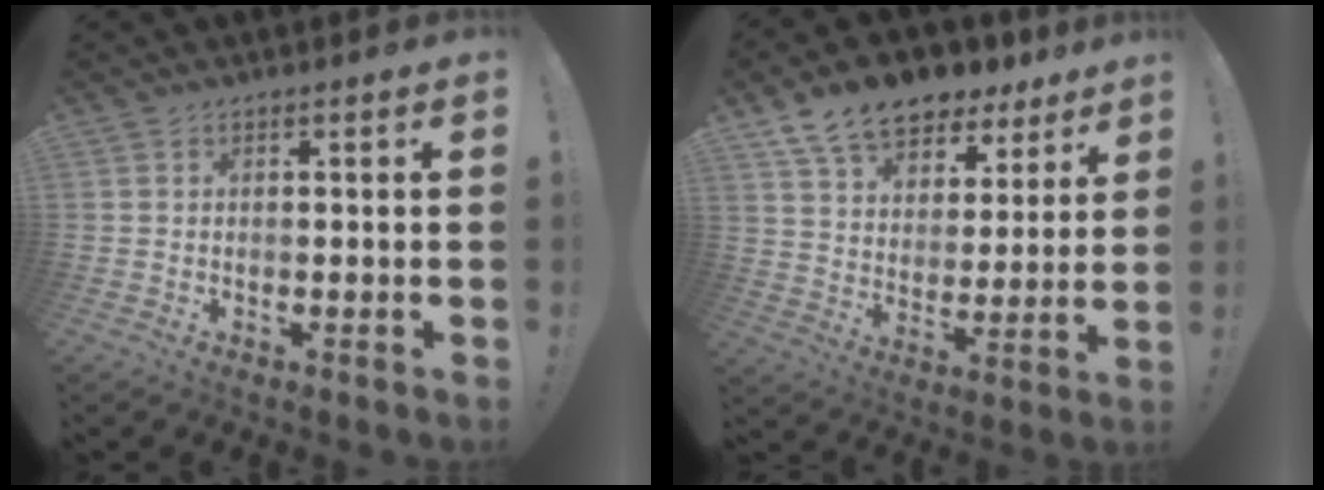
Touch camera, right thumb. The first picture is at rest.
{"total": 13.7, "force": [10.5, 7.4, 4.9], "torque": [-0.086, -0.074, 0.193]}